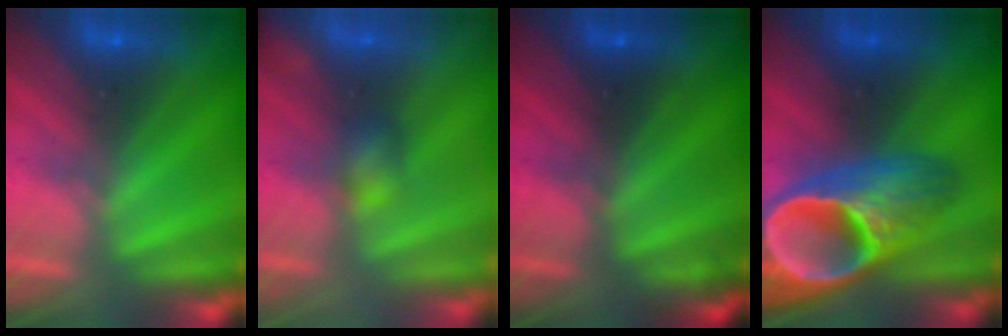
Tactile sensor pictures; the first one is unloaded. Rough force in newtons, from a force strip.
{"total": 3.4}
{"total": 1.4}
{"total": 9.6}